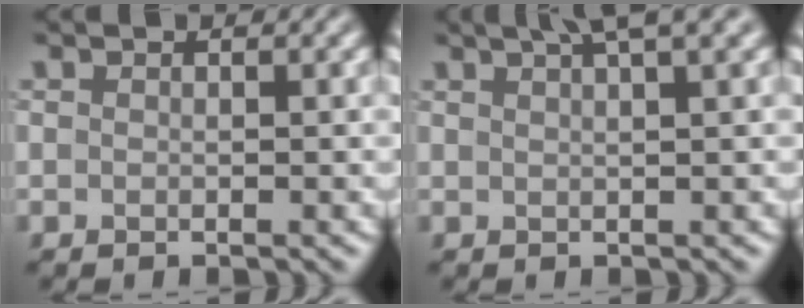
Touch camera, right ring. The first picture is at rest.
{"total": 4.2, "force": [2.9, 0.7, 2.9], "torque": [-0.027, 0.013, 0.033]}